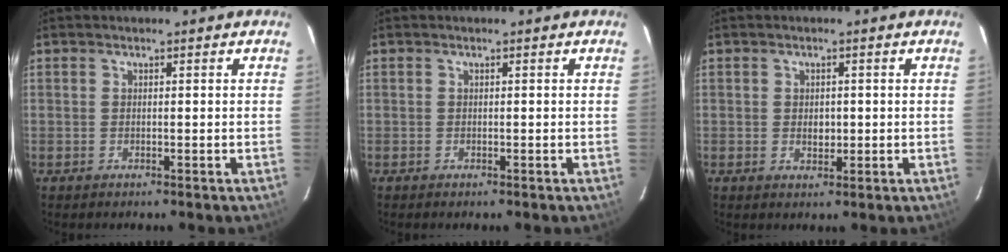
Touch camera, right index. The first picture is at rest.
{"total": 0.0}
{"total": 2.2, "force": [-0.1, 1.7, 1.5], "torque": [-0.023, 0.001, 0.000]}